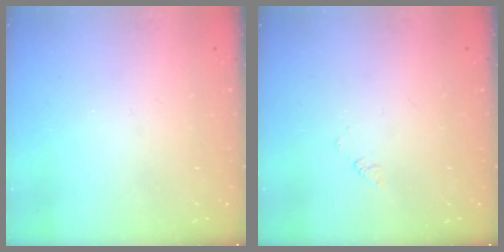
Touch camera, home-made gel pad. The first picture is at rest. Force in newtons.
{"total": 1.7, "press": 1.7, "slide": 0.3}